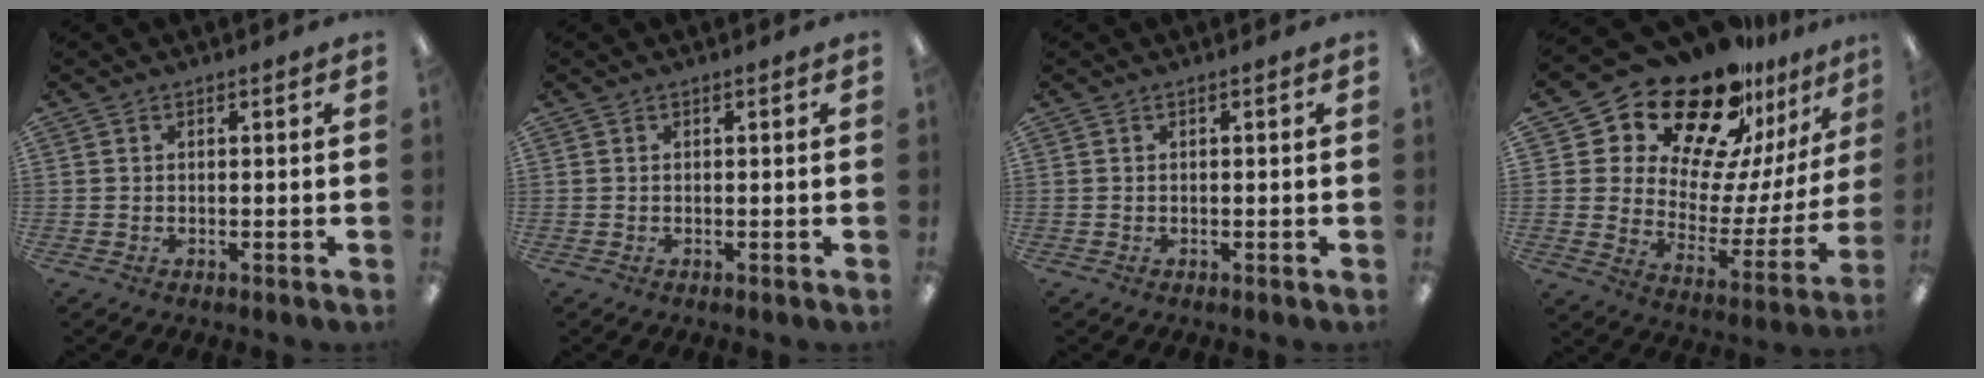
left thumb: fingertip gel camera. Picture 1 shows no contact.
{"total": 0.0}
{"total": 0.0}
{"total": 23.5, "force": [19.1, 9.4, 9.9], "torque": [-0.166, -0.142, 0.338]}